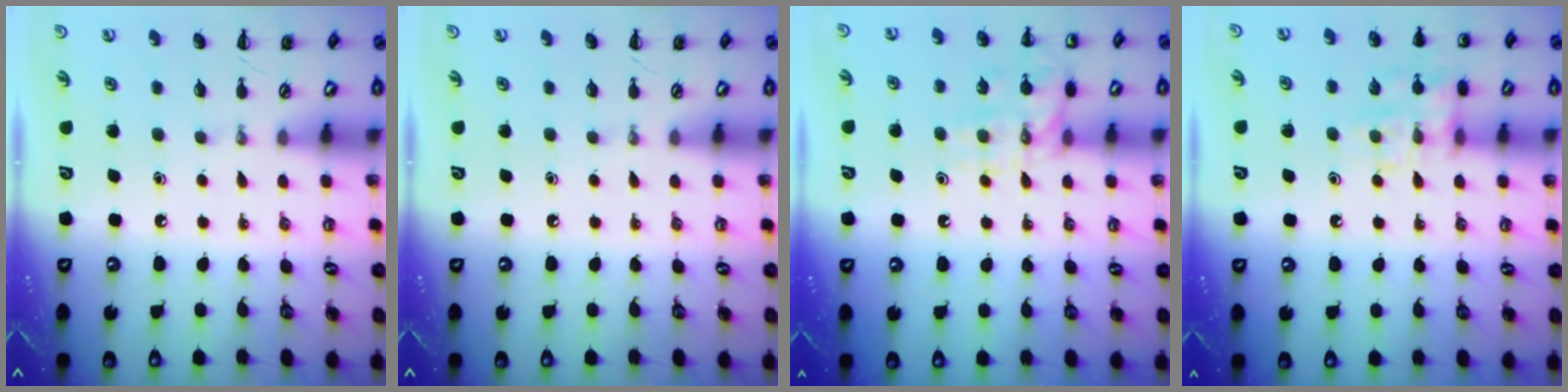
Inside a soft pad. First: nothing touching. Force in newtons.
{"total": 0.0}
{"total": 13.5, "press": 13.5, "slide": 1.1}
{"total": 11.8, "press": 11.7, "slide": 0.7}